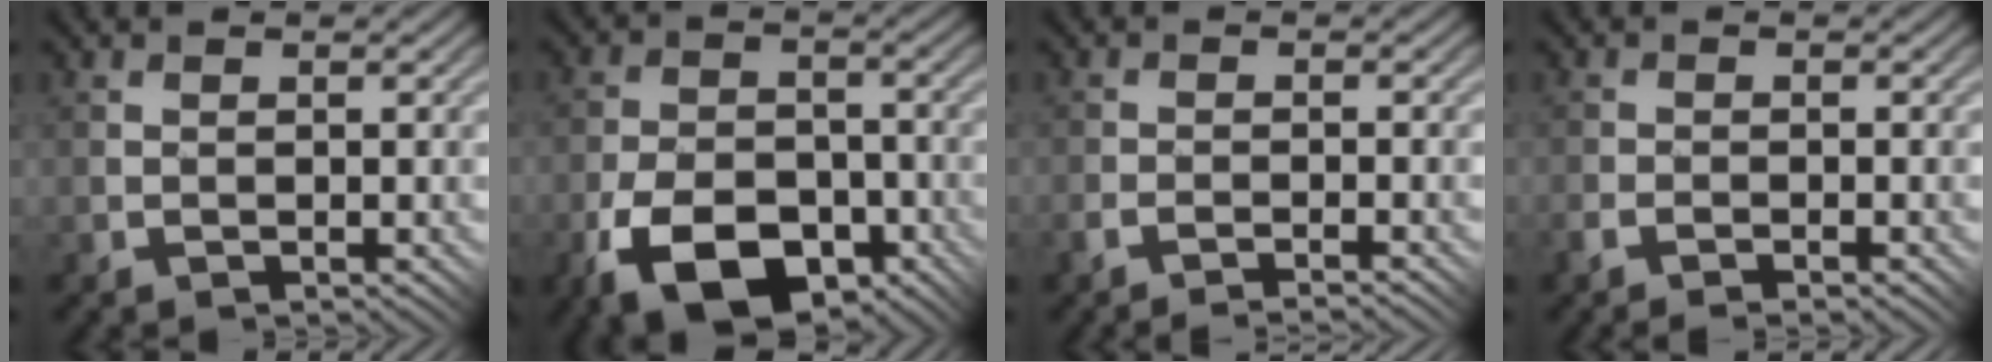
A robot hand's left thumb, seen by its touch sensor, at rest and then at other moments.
{"total": 11.0, "force": [-6.3, 5.9, 6.8], "torque": [-0.143, -0.010, -0.115]}
{"total": 2.2, "force": [-2.0, -0.1, 0.9], "torque": [-0.019, 0.006, -0.045]}
{"total": 3.0, "force": [-2.2, 1.1, 1.7], "torque": [-0.034, -0.003, -0.043]}